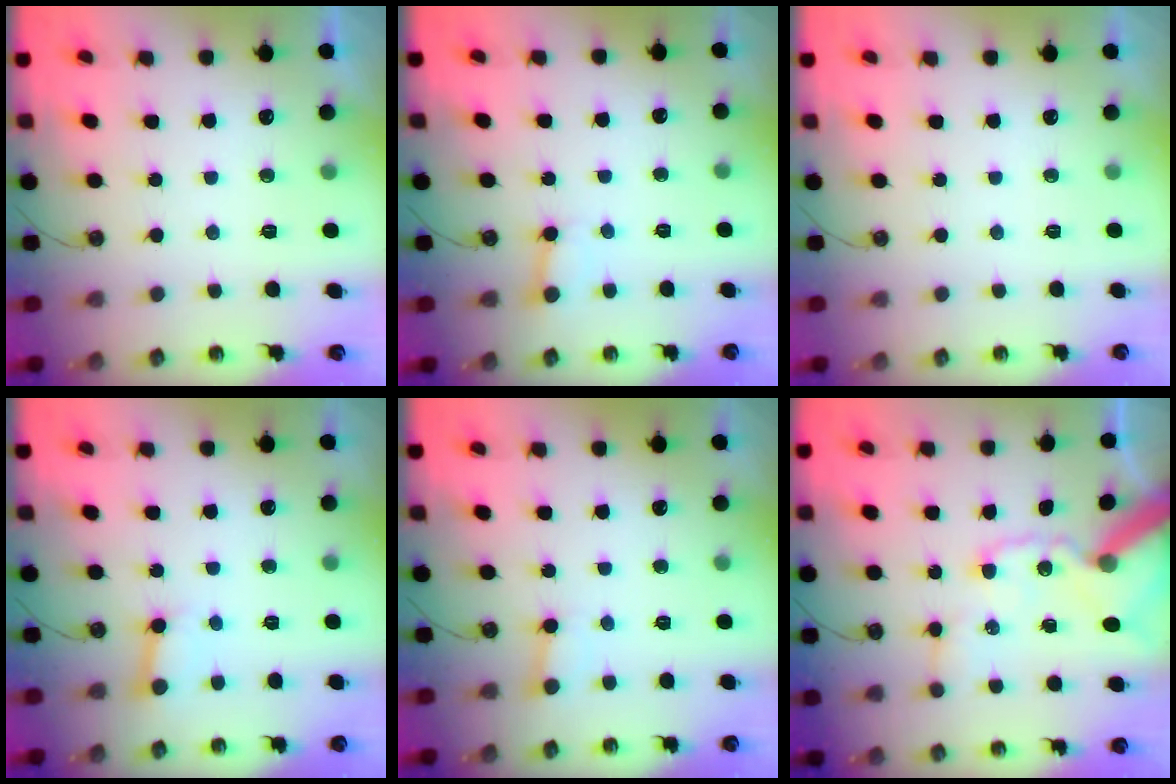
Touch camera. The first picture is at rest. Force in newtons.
{"total": 2.4, "press": 2.4, "slide": 0.0}
{"total": 0.0}
{"total": 3.4, "press": 3.3, "slide": 0.4}
{"total": 2.5, "press": 2.5, "slide": 0.2}
{"total": 18.1, "press": 17.9, "slide": 2.6}